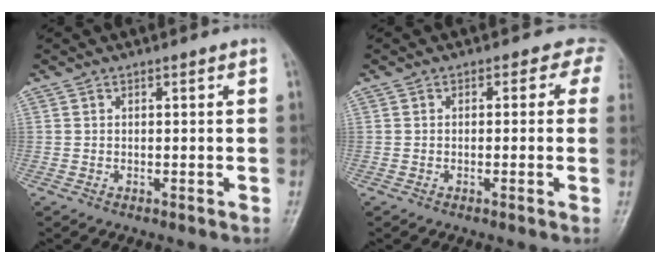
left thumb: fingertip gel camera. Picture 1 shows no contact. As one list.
[{"total": 2.5, "force": [0.6, 2.2, 1.2], "torque": [0.019, 0.007, -0.015]}]